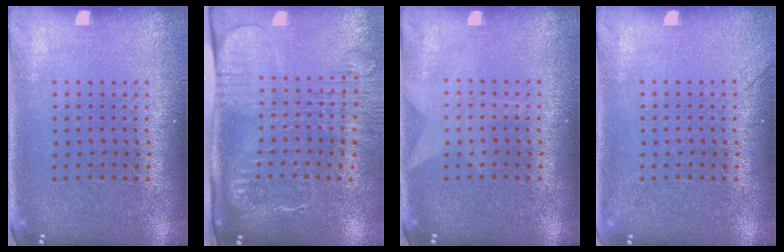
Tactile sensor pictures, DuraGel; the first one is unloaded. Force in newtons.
{"total": 2.6, "press": 2.0, "slide": 1.7}
{"total": 1.0, "press": 1.0, "slide": 0.1}
{"total": 1.1, "press": 1.1, "slide": 0.3}